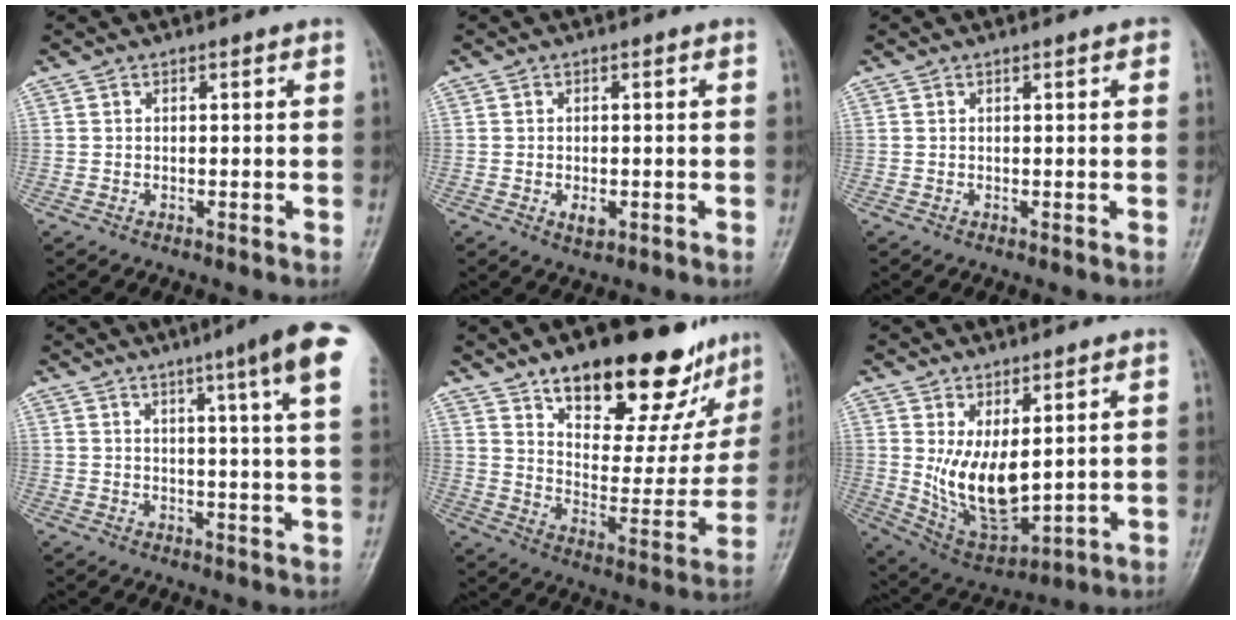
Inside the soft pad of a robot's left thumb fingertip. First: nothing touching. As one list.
[{"total": 2.5, "force": [-0.7, 1.5, 1.8], "torque": [-0.025, -0.002, -0.008]}, {"total": 1.1, "force": [0.5, 0.4, 0.9], "torque": [-0.011, 0.002, 0.004]}, {"total": 13.3, "force": [7.0, 0.4, 11.4], "torque": [-0.149, -0.022, 0.074]}, {"total": 25.1, "force": [17.7, 10.7, 14.2], "torque": [-0.150, -0.086, 0.261]}, {"total": 11.5, "force": [2.0, 5.6, 9.8], "torque": [-0.158, -0.031, 0.063]}]